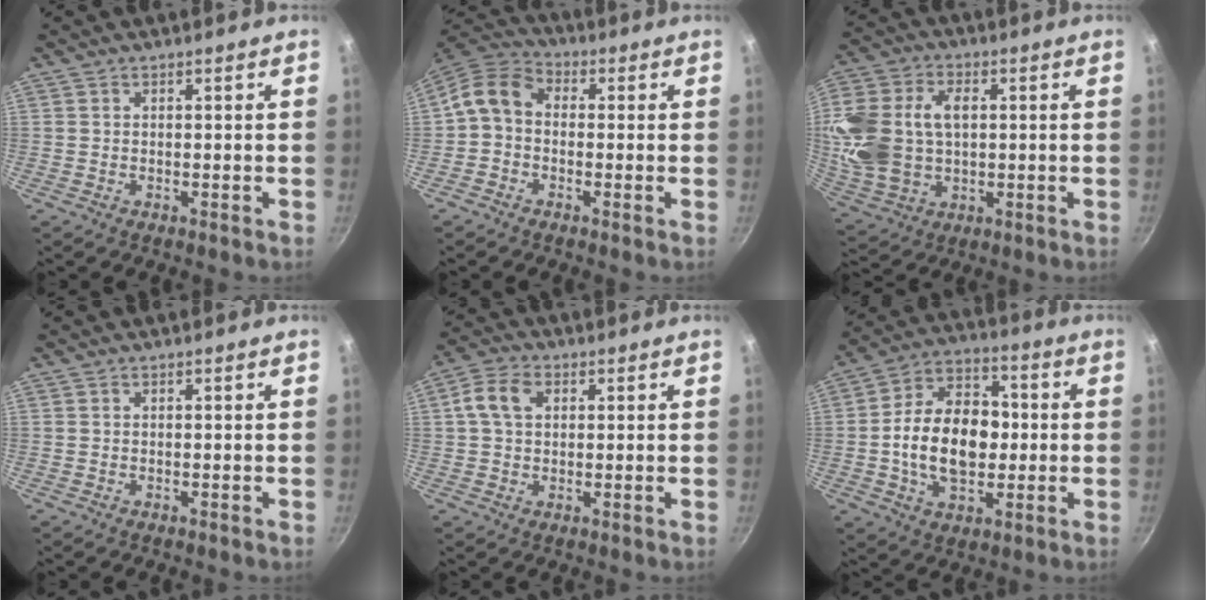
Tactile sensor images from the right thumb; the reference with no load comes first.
{"total": 7.6, "force": [-0.7, 6.0, 4.6], "torque": [-0.079, 0.033, -0.034]}
{"total": 18.4, "force": [2.0, 12.8, 13.1], "torque": [-0.275, 0.016, 0.043]}
{"total": 0.0}
{"total": 6.5, "force": [1.5, 4.7, 4.2], "torque": [-0.068, 0.013, 0.019]}
{"total": 17.1, "force": [-0.8, 11.3, 12.8], "torque": [-0.181, 0.027, -0.024]}